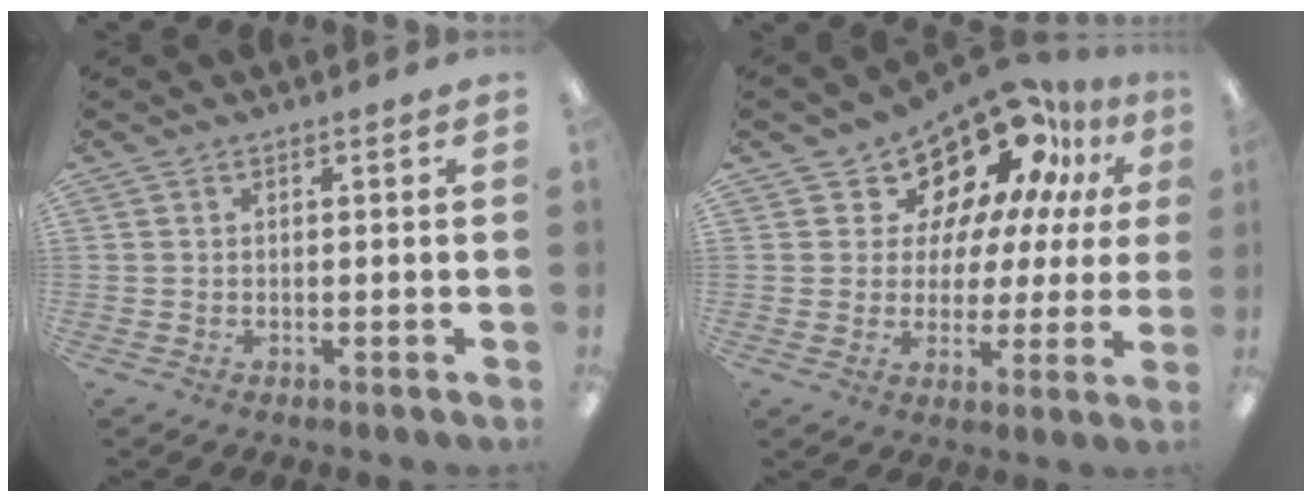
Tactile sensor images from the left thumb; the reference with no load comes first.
{"total": 16.0, "force": [12.6, 8.2, 5.5], "torque": [-0.105, -0.097, 0.223]}